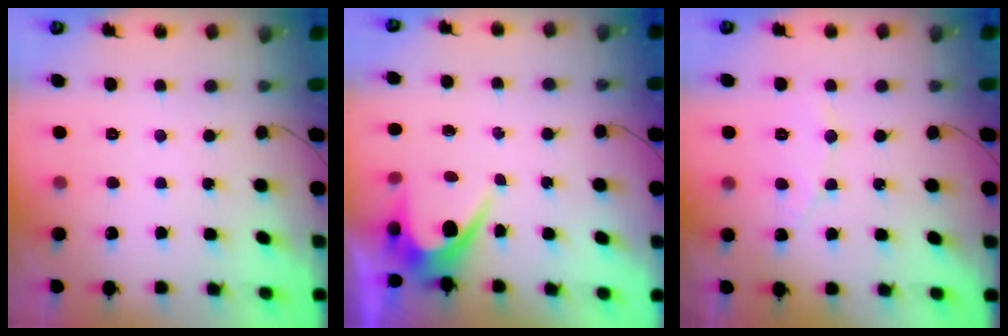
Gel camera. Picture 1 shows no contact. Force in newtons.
{"total": 5.7, "press": 5.7, "slide": 0.3}
{"total": 4.6, "press": 4.6, "slide": 0.2}